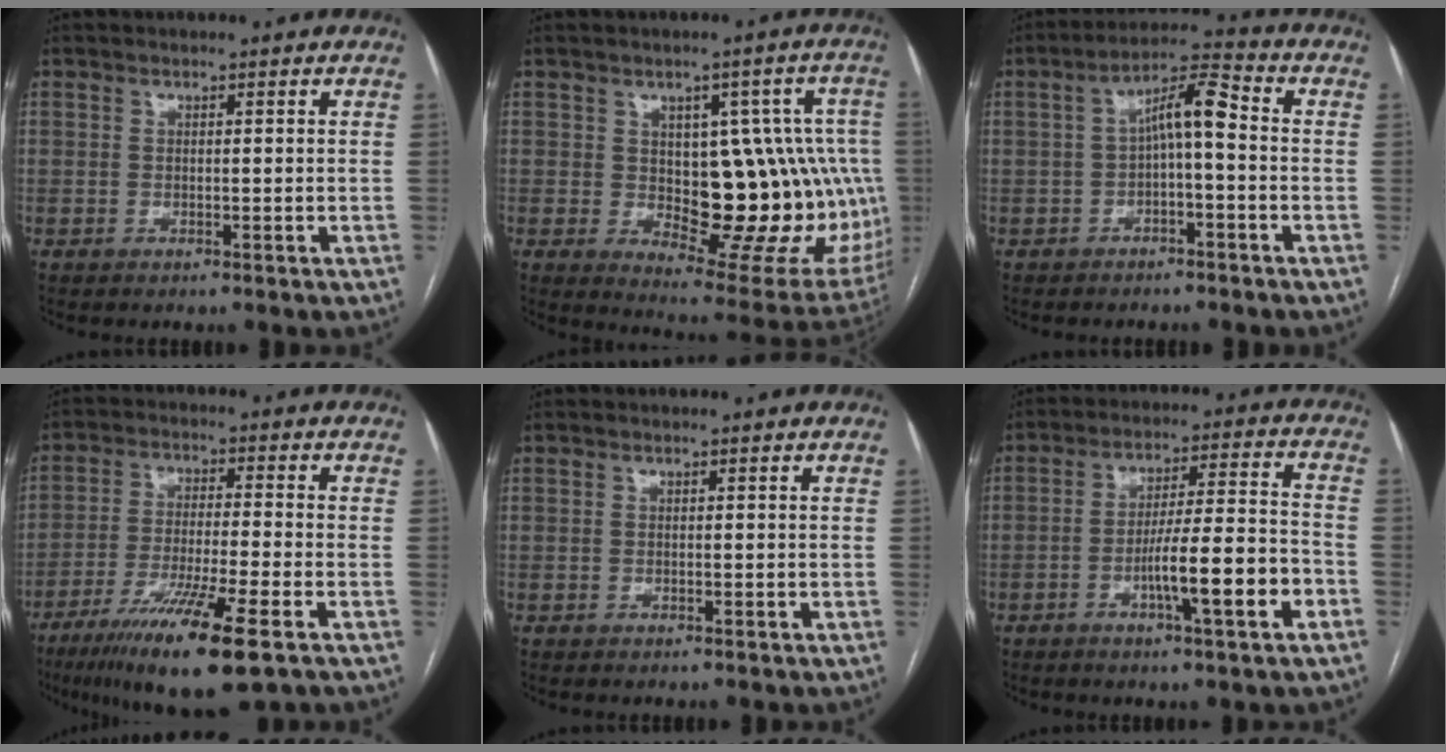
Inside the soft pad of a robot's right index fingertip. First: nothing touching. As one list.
[{"total": 19.5, "force": [-0.5, 9.1, 17.3], "torque": [-0.161, 0.026, 0.022]}, {"total": 6.9, "force": [-0.4, 1.5, 6.8], "torque": [-0.118, 0.032, -0.008]}, {"total": 13.8, "force": [-8.1, 0.3, 11.3], "torque": [-0.210, -0.040, -0.140]}, {"total": 0.0}, {"total": 11.3, "force": [-4.4, 0.3, 10.4], "torque": [-0.166, 0.007, -0.067]}]